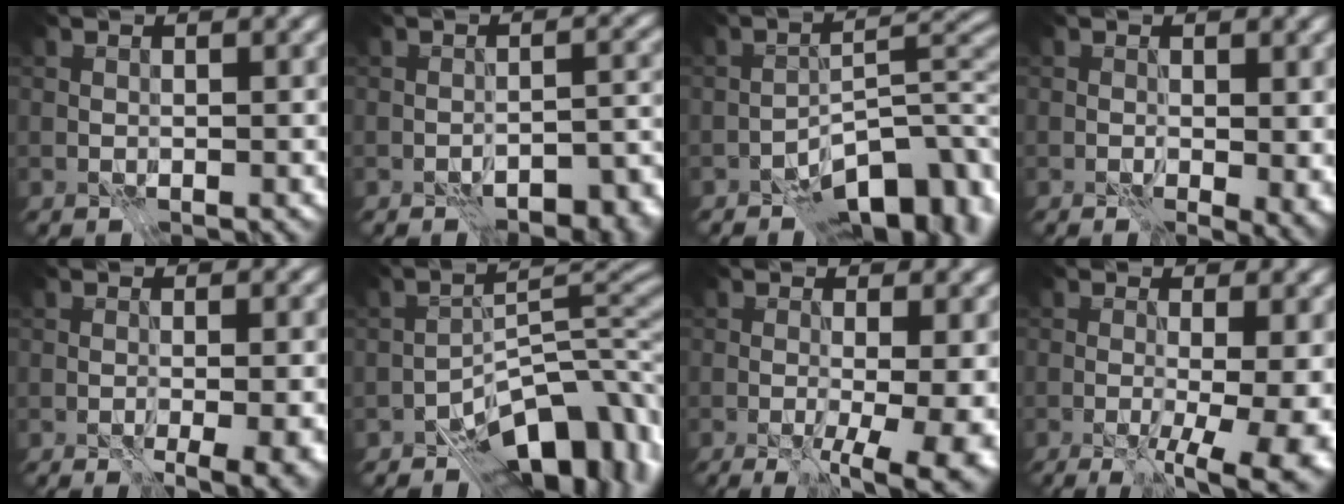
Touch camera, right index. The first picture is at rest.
{"total": 5.9, "force": [-4.1, 2.7, 3.3], "torque": [-0.029, 0.009, -0.057]}
{"total": 8.8, "force": [-5.6, 3.1, 6.0], "torque": [-0.070, 0.009, -0.102]}
{"total": 2.5, "force": [0.1, 1.3, 2.2], "torque": [-0.031, -0.005, 0.003]}
{"total": 3.4, "force": [-1.4, 0.7, 3.0], "torque": [-0.040, -0.010, -0.016]}
{"total": 10.6, "force": [-7.4, 4.5, 6.2], "torque": [-0.059, 0.004, -0.130]}
{"total": 6.3, "force": [-1.8, 1.5, 5.8], "torque": [-0.064, -0.015, -0.016]}
{"total": 7.9, "force": [-1.9, 2.3, 7.3], "torque": [-0.065, -0.015, -0.018]}